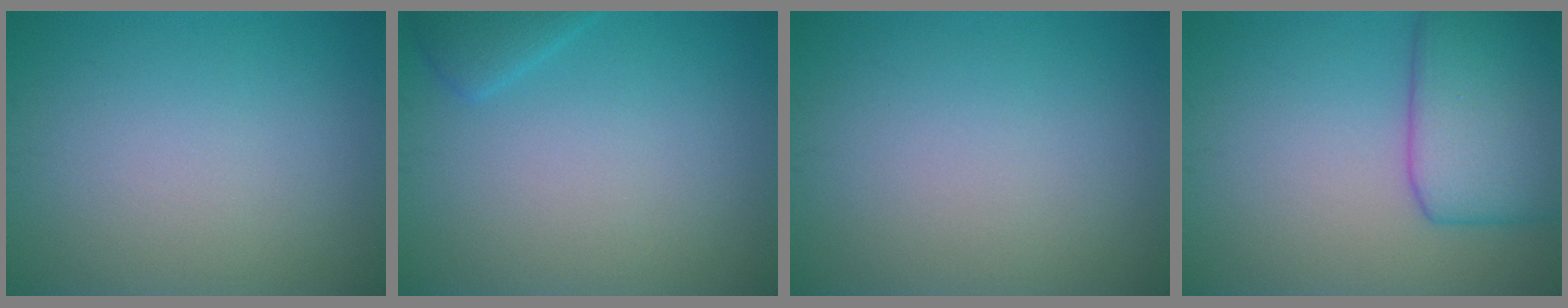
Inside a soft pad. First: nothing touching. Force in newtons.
{"total": 1.6, "press": 1.6, "slide": 0.2}
{"total": 0.0}
{"total": 7.8, "press": 7.8, "slide": 0.3}